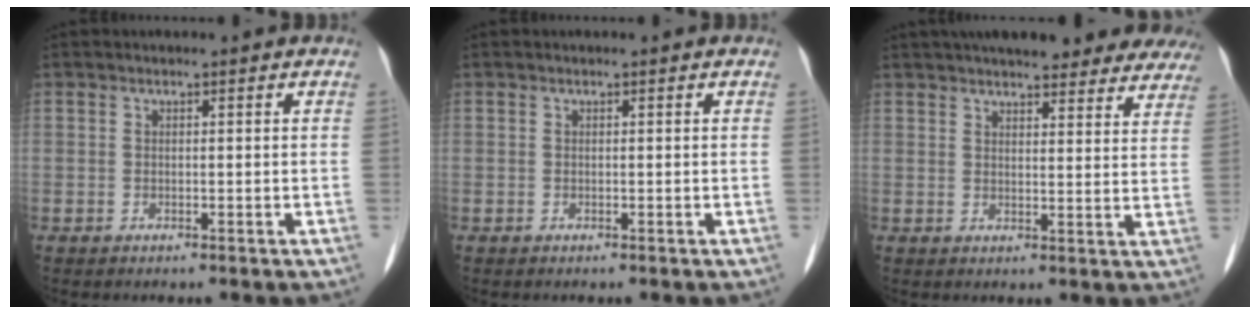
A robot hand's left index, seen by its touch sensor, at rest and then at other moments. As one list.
[{"total": 0.0}, {"total": 23.1, "force": [20.1, 5.6, 9.9], "torque": [-0.133, 0.008, 0.237]}]